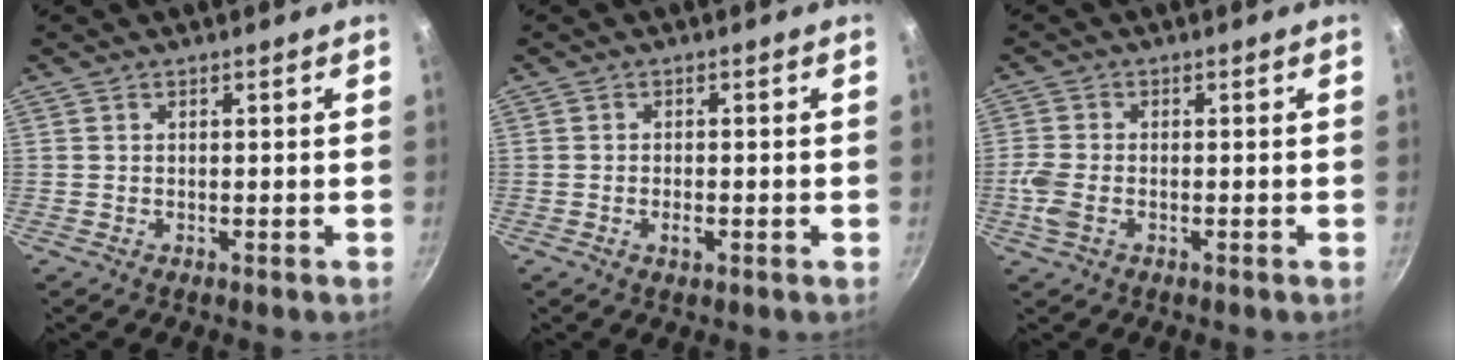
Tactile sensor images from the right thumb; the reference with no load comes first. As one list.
[{"total": 2.0, "force": [-0.7, 0.9, 1.6], "torque": [-0.031, 0.003, -0.015]}, {"total": 4.4, "force": [-1.4, 2.6, 3.2], "torque": [-0.079, 0.004, -0.034]}]